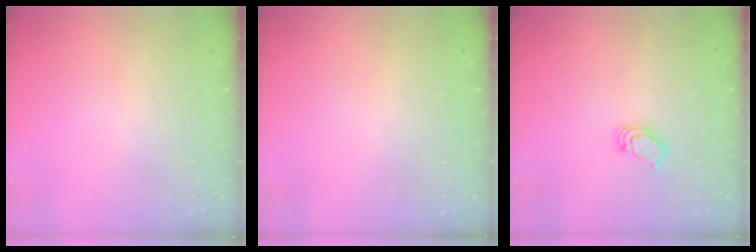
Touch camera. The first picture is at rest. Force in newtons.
{"total": 0.0}
{"total": 2.9, "press": 2.9, "slide": 0.3}